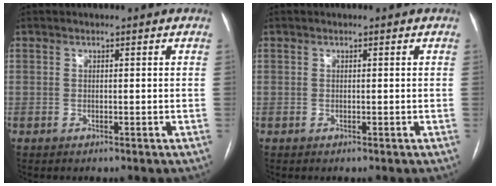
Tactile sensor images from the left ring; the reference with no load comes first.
{"total": 0.0}